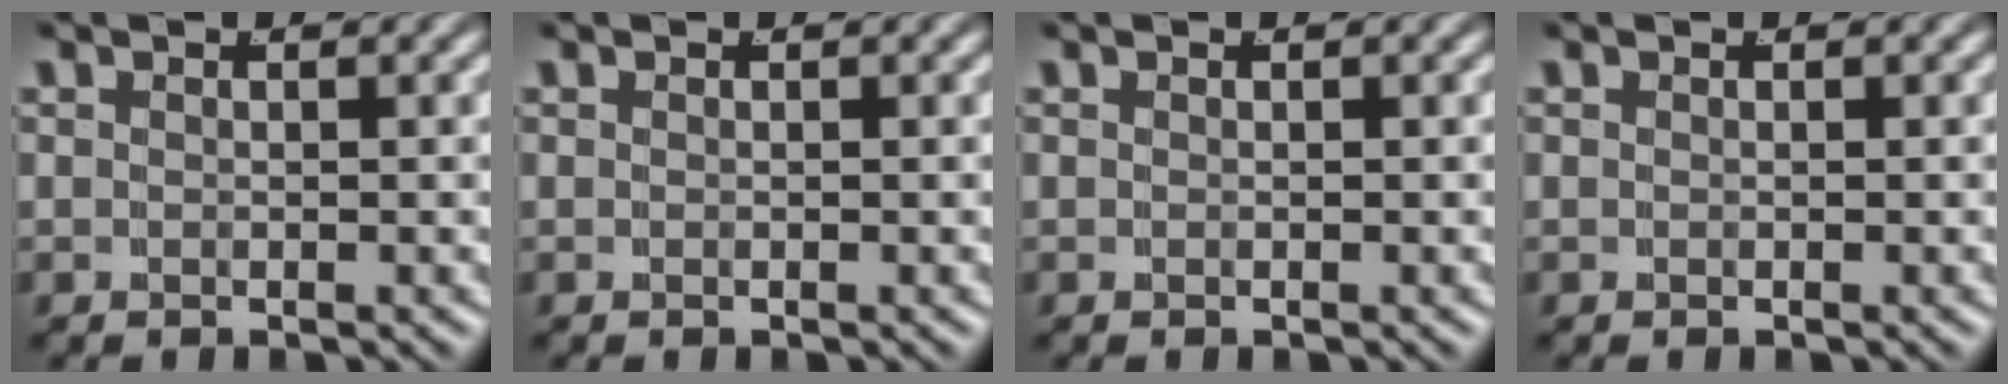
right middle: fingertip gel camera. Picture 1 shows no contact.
{"total": 0.0}
{"total": 0.0}
{"total": 0.0}